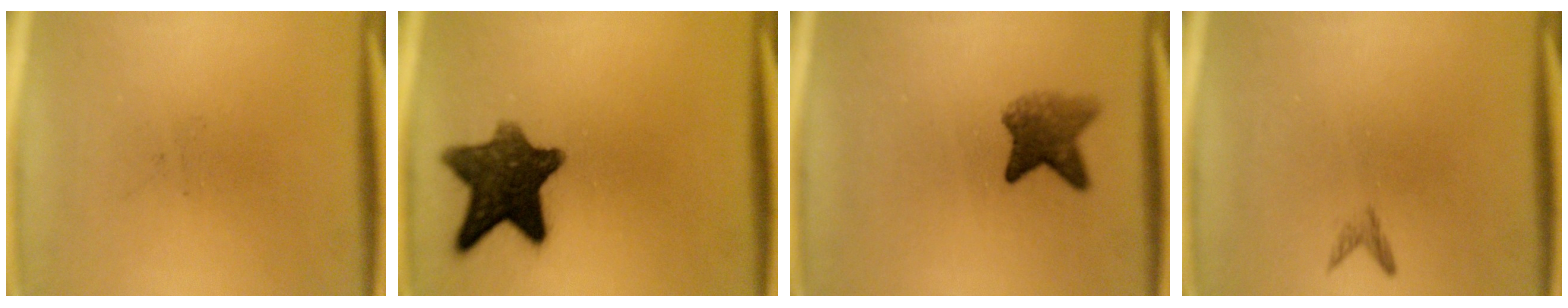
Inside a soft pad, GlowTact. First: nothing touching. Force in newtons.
{"total": 11.3}
{"total": 4.7}
{"total": 0.8}